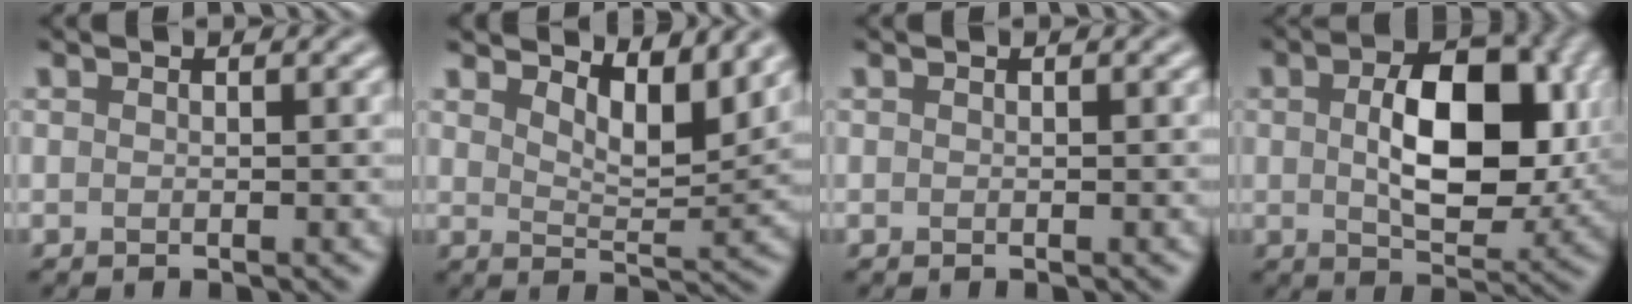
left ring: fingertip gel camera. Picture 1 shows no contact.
{"total": 4.8, "force": [3.5, 1.5, 3.0], "torque": [-0.053, -0.007, 0.052]}
{"total": 0.0}
{"total": 9.4, "force": [0.9, 5.3, 7.7], "torque": [-0.125, -0.004, 0.018]}